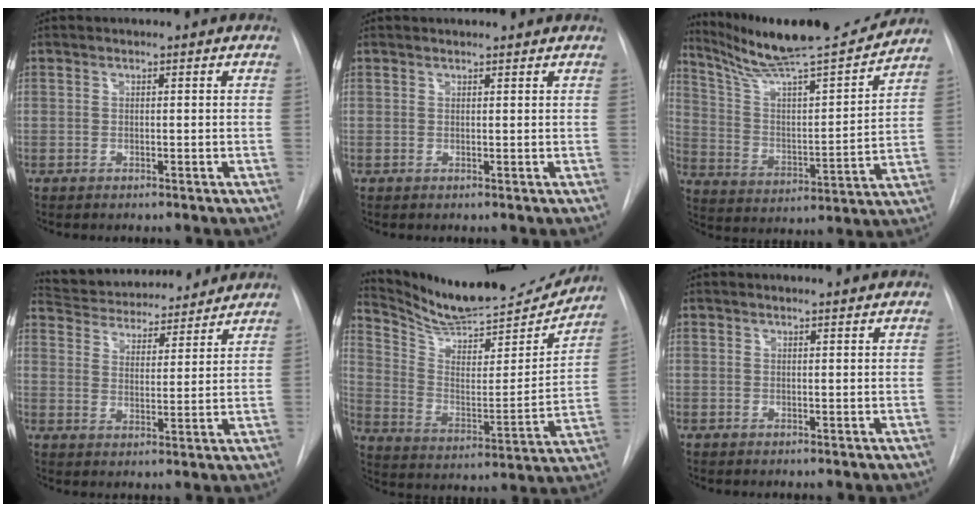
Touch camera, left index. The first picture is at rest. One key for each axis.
{"total": 1.9, "fx": 1.9, "fy": 0.1, "fz": 0.3, "tx": -0.007, "ty": 0.011, "tz": 0.019}
{"total": 19.2, "fx": 17.4, "fy": 0.3, "fz": 8.1, "tx": -0.139, "ty": -0.028, "tz": 0.280}
{"total": 16.4, "fx": 15.2, "fy": 3.9, "fz": 4.7, "tx": -0.083, "ty": 0.014, "tz": 0.224}
{"total": 19.7, "fx": 18.8, "fy": 2.7, "fz": 5.3, "tx": -0.096, "ty": -0.062, "tz": 0.285}
{"total": 1.4, "fx": 1.4, "fy": -0.3, "fz": 0.2, "tx": -0.005, "ty": -0.002, "tz": 0.013}